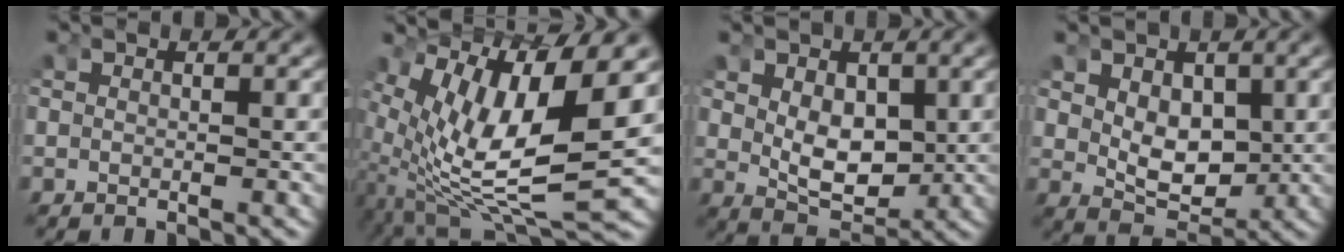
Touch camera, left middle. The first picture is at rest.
{"total": 13.9, "force": [-0.3, 8.0, 11.4], "torque": [-0.207, -0.039, 0.013]}
{"total": 4.1, "force": [0.5, 2.6, 3.1], "torque": [-0.053, -0.030, 0.023]}
{"total": 3.9, "force": [0.7, 2.7, 2.7], "torque": [-0.048, -0.029, 0.027]}